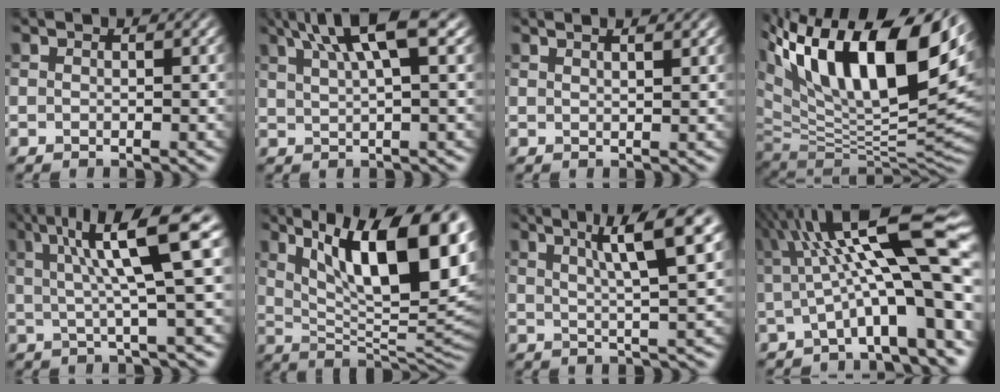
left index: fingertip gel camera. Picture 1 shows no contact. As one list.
[{"total": 6.9, "force": [3.7, 1.5, 5.6], "torque": [-0.093, 0.014, 0.063]}, {"total": 1.9, "force": [1.4, 0.5, 1.3], "torque": [-0.003, 0.006, 0.002]}, {"total": 18.5, "force": [8.1, 7.5, 14.9], "torque": [-0.253, 0.034, 0.137]}, {"total": 9.1, "force": [2.6, 1.5, 8.6], "torque": [-0.120, 0.015, 0.037]}, {"total": 15.2, "force": [5.6, 5.3, 13.1], "torque": [-0.181, 0.009, 0.090]}, {"total": 6.9, "force": [3.3, 1.0, 6.0], "torque": [-0.078, 0.012, 0.051]}, {"total": 14.5, "force": [1.6, 3.3, 14.1], "torque": [-0.196, 0.026, 0.022]}]